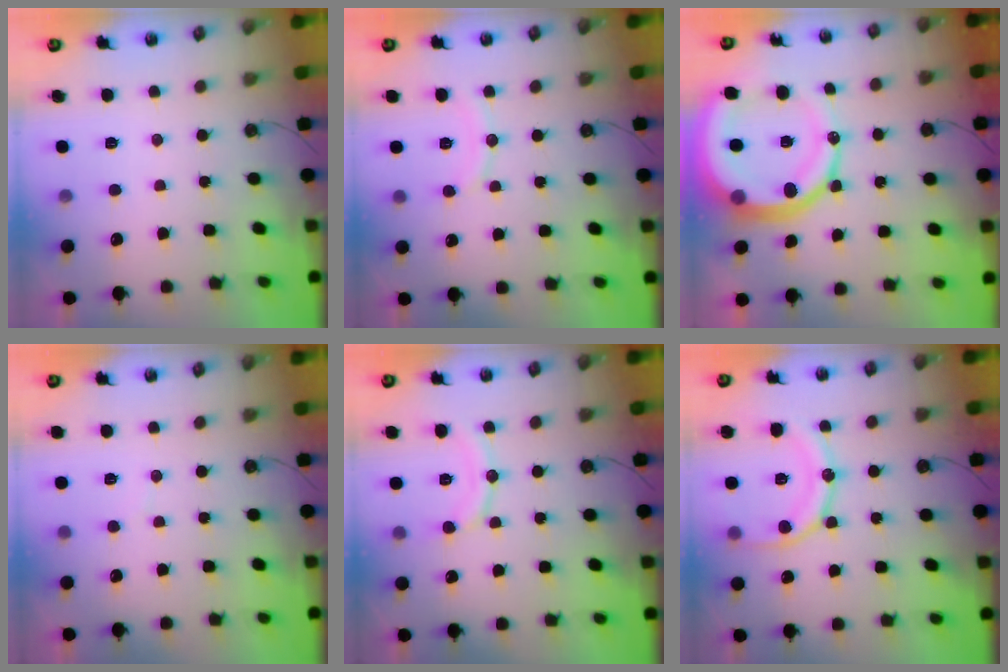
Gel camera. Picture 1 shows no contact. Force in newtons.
{"total": 6.3, "press": 6.3, "slide": 0.7}
{"total": 22.5, "press": 22.4, "slide": 2.6}
{"total": 2.9, "press": 2.9, "slide": 0.3}
{"total": 10.4, "press": 10.4, "slide": 0.8}
{"total": 15.1, "press": 15.1, "slide": 1.5}